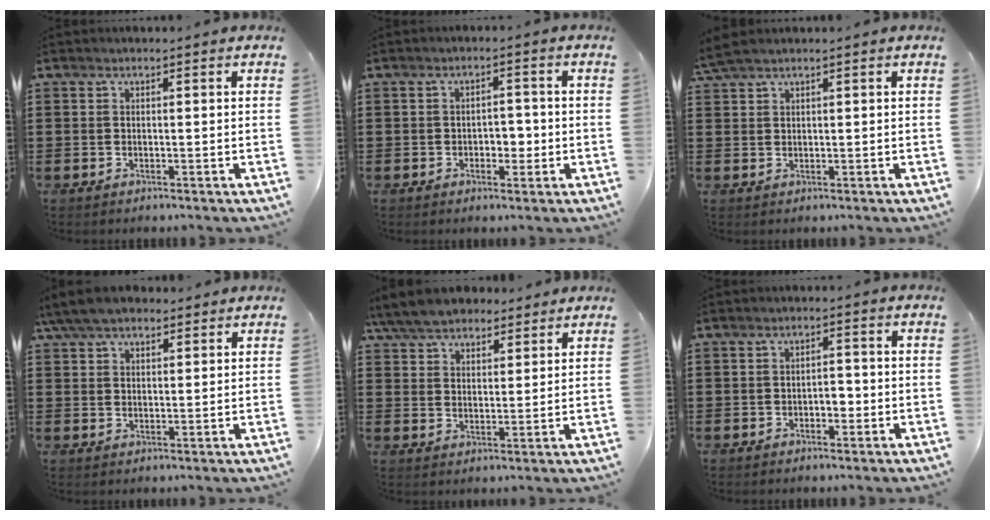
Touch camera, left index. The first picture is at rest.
{"total": 3.0, "force": [-0.8, 2.0, 2.0], "torque": [-0.044, 0.006, -0.019]}
{"total": 2.2, "force": [1.7, 0.2, 1.3], "torque": [-0.030, 0.001, 0.032]}
{"total": 6.0, "force": [4.9, 2.0, 2.9], "torque": [-0.070, 0.000, 0.092]}
{"total": 6.9, "force": [6.1, 2.3, 2.2], "torque": [-0.068, -0.008, 0.115]}
{"total": 2.2, "force": [-0.7, 1.2, 1.7], "torque": [-0.036, 0.003, -0.017]}